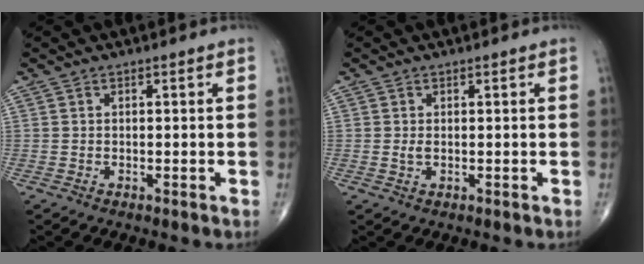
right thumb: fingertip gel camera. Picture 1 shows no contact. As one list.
[{"total": 1.2, "force": [0.0, 0.6, 1.0], "torque": [-0.021, -0.002, 0.001]}]